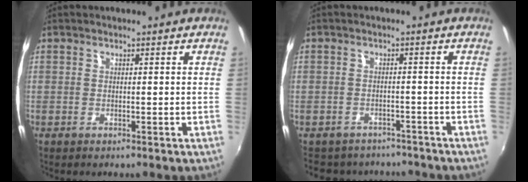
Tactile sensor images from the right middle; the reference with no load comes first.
{"total": 7.7, "force": [-6.3, 4.2, 1.3], "torque": [-0.034, 0.015, -0.088]}